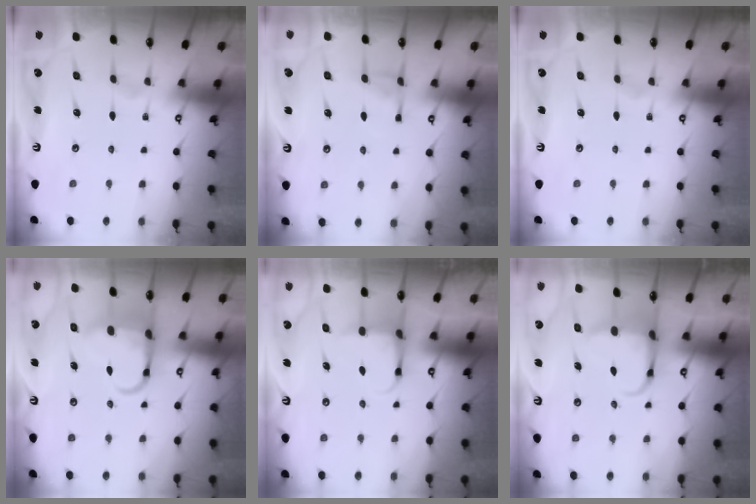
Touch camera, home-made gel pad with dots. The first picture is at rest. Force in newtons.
{"total": 5.1, "press": 5.1, "slide": 0.9}
{"total": 0.0}
{"total": 8.4, "press": 8.0, "slide": 2.5}
{"total": 3.9, "press": 3.9, "slide": 0.6}
{"total": 5.9, "press": 5.7, "slide": 1.4}